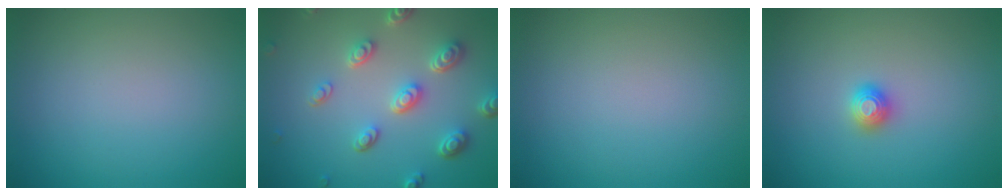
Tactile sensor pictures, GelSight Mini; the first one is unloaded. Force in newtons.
{"total": 5.1, "press": 3.8, "slide": 3.3}
{"total": 0.0}
{"total": 1.2, "press": 1.2, "slide": 0.3}